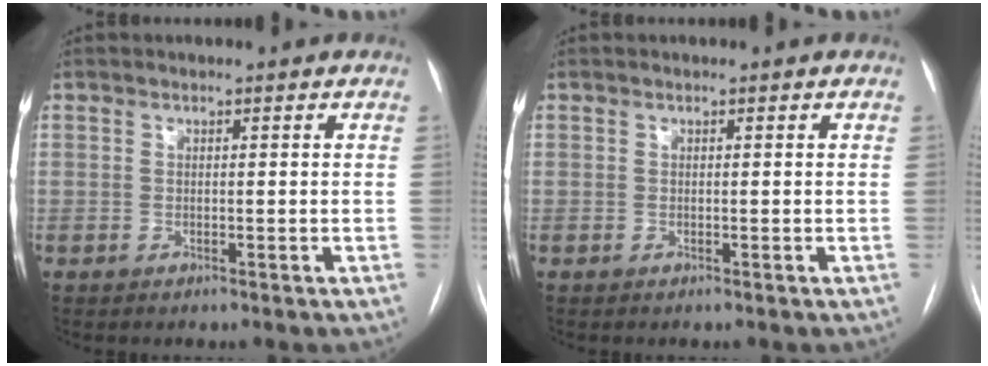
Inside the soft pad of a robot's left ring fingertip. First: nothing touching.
{"total": 0.0}